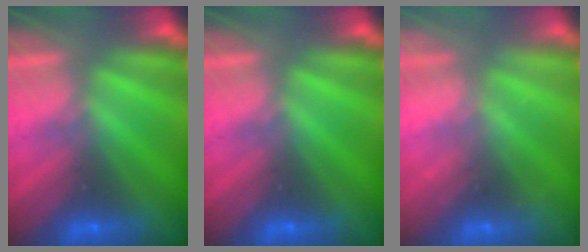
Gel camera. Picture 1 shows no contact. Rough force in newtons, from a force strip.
{"total": 0.0}
{"total": 2.1}